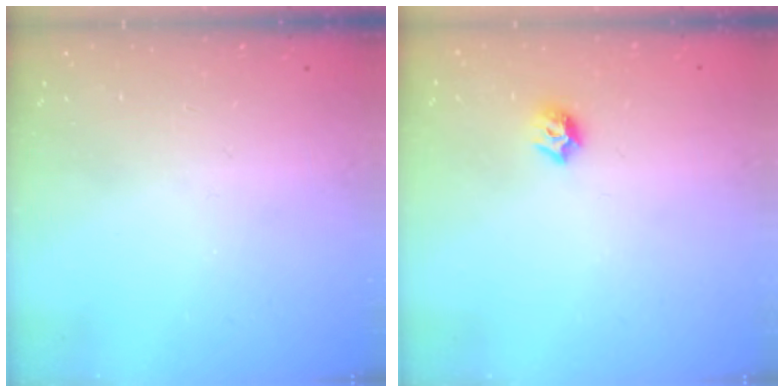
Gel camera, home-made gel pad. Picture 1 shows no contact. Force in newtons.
{"total": 6.2, "press": 6.2, "slide": 0.8}